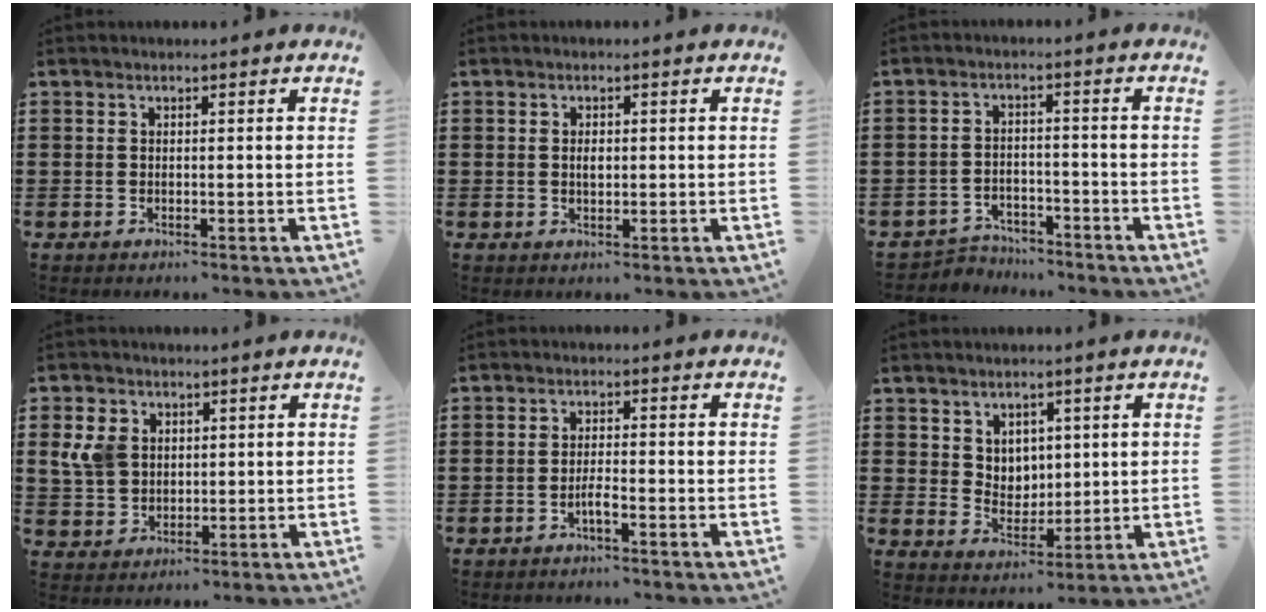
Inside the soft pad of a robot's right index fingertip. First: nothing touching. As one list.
[{"total": 1.5, "force": [0.0, 0.6, 1.4], "torque": [-0.029, 0.003, -0.002]}, {"total": 3.4, "force": [-3.3, 0.9, -0.1], "torque": [-0.007, 0.004, -0.071]}, {"total": 5.6, "force": [1.4, 4.7, 2.7], "torque": [-0.091, 0.010, 0.020]}, {"total": 2.2, "force": [-1.3, 0.2, 1.7], "torque": [-0.030, -0.001, -0.024]}, {"total": 4.6, "force": [2.6, 3.7, 0.6], "torque": [-0.025, -0.001, 0.046]}]